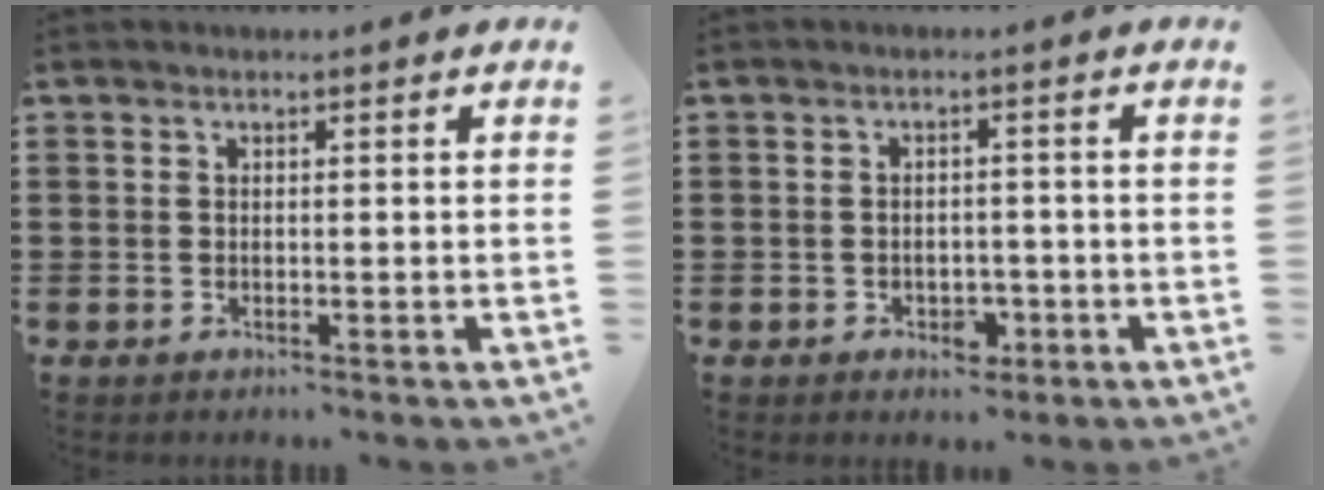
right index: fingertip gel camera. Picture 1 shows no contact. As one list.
[{"total": 2.4, "force": [-1.3, 1.8, 0.9], "torque": [-0.020, 0.004, -0.028]}]